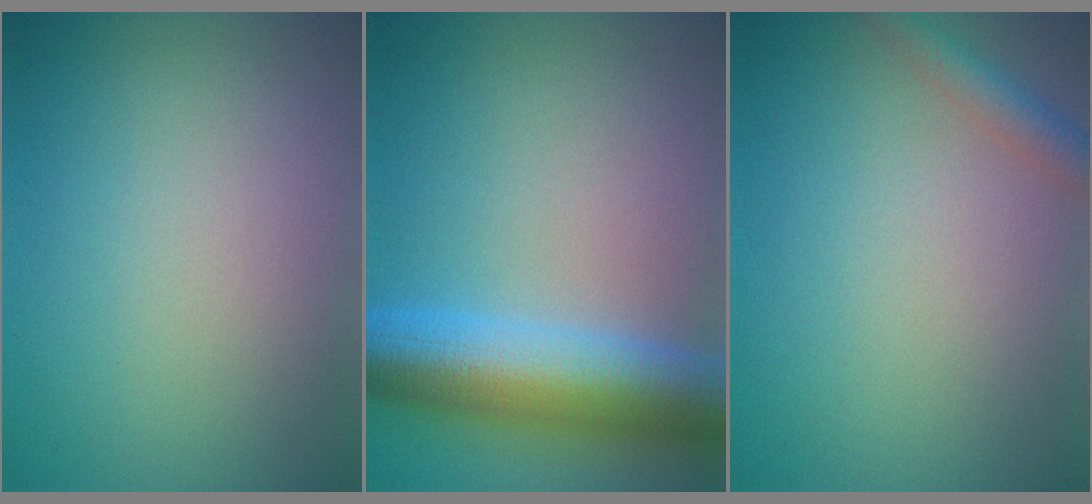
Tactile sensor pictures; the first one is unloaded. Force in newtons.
{"total": 9.9, "press": 9.9, "slide": 0.3}
{"total": 2.4, "press": 2.4, "slide": 0.1}